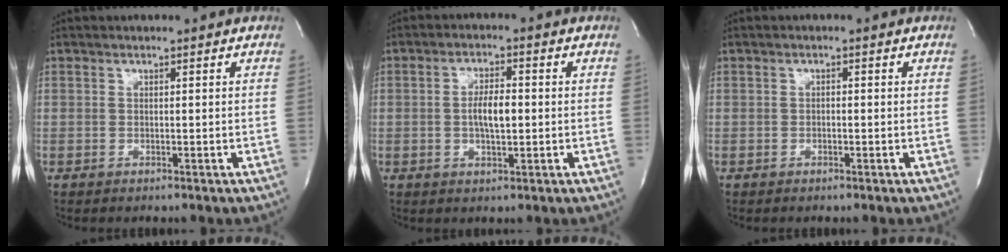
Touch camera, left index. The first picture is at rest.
{"total": 4.8, "force": [-0.3, 1.5, 4.5], "torque": [-0.086, 0.002, -0.004]}
{"total": 0.6, "force": [-0.3, 0.3, 0.4], "torque": [-0.005, 0.003, -0.005]}